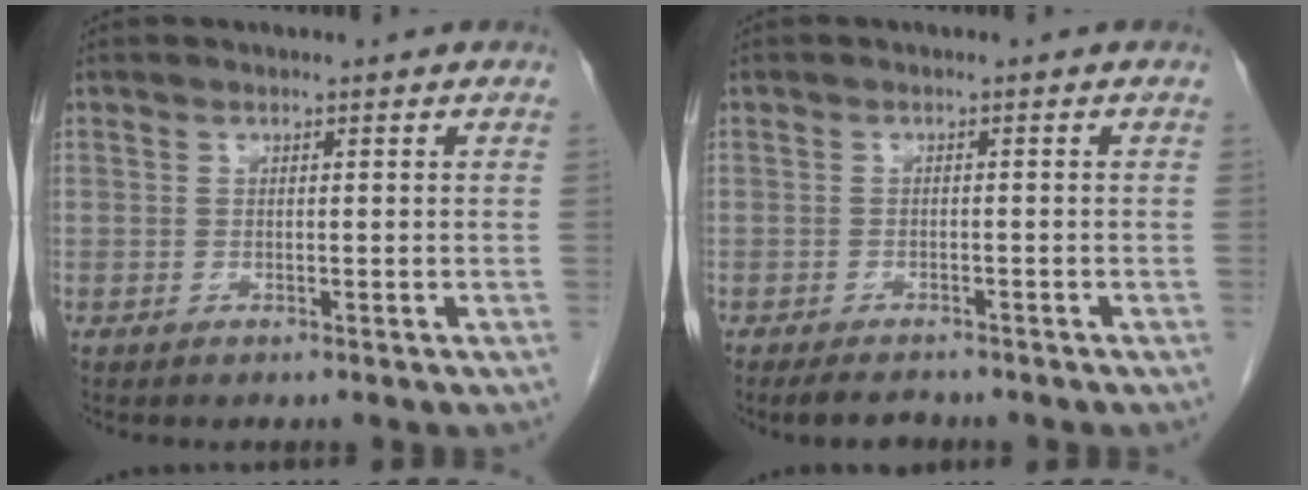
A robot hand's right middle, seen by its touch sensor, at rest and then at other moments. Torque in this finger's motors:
{"motor_torque": [0.03, -0.02, 0.00, 0.00]}